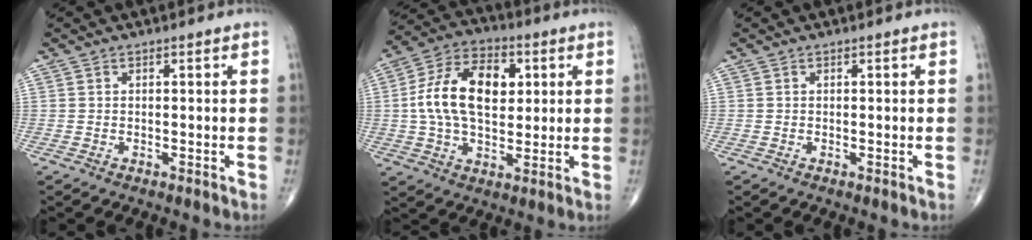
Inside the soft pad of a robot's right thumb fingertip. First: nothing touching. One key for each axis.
{"total": 16.0, "fx": 2.5, "fy": 9.7, "fz": 12.5, "tx": -0.208, "ty": 0.013, "tz": 0.038}
{"total": 0.0}